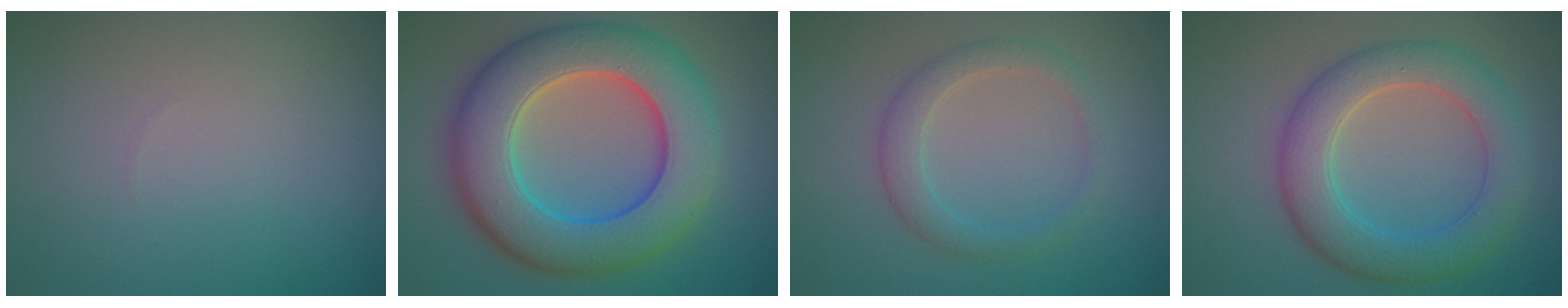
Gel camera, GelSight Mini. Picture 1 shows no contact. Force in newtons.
{"total": 11.4, "press": 11.4, "slide": 0.3}
{"total": 2.7, "press": 2.7, "slide": 0.2}
{"total": 6.1, "press": 6.1, "slide": 0.4}